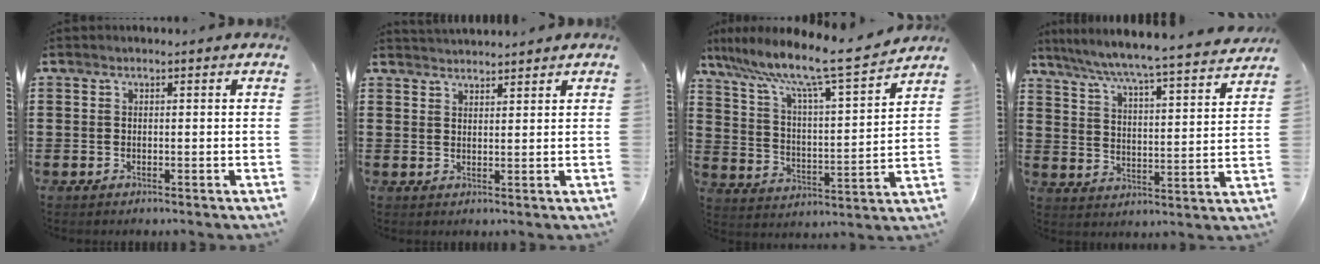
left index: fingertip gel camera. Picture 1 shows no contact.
{"total": 2.0, "force": [2.0, -0.1, -0.1], "torque": [-0.003, 0.001, 0.039]}
{"total": 9.4, "force": [8.0, -0.2, 4.9], "torque": [-0.127, -0.059, 0.128]}
{"total": 5.6, "force": [5.2, -0.8, 1.9], "torque": [-0.062, -0.043, 0.081]}